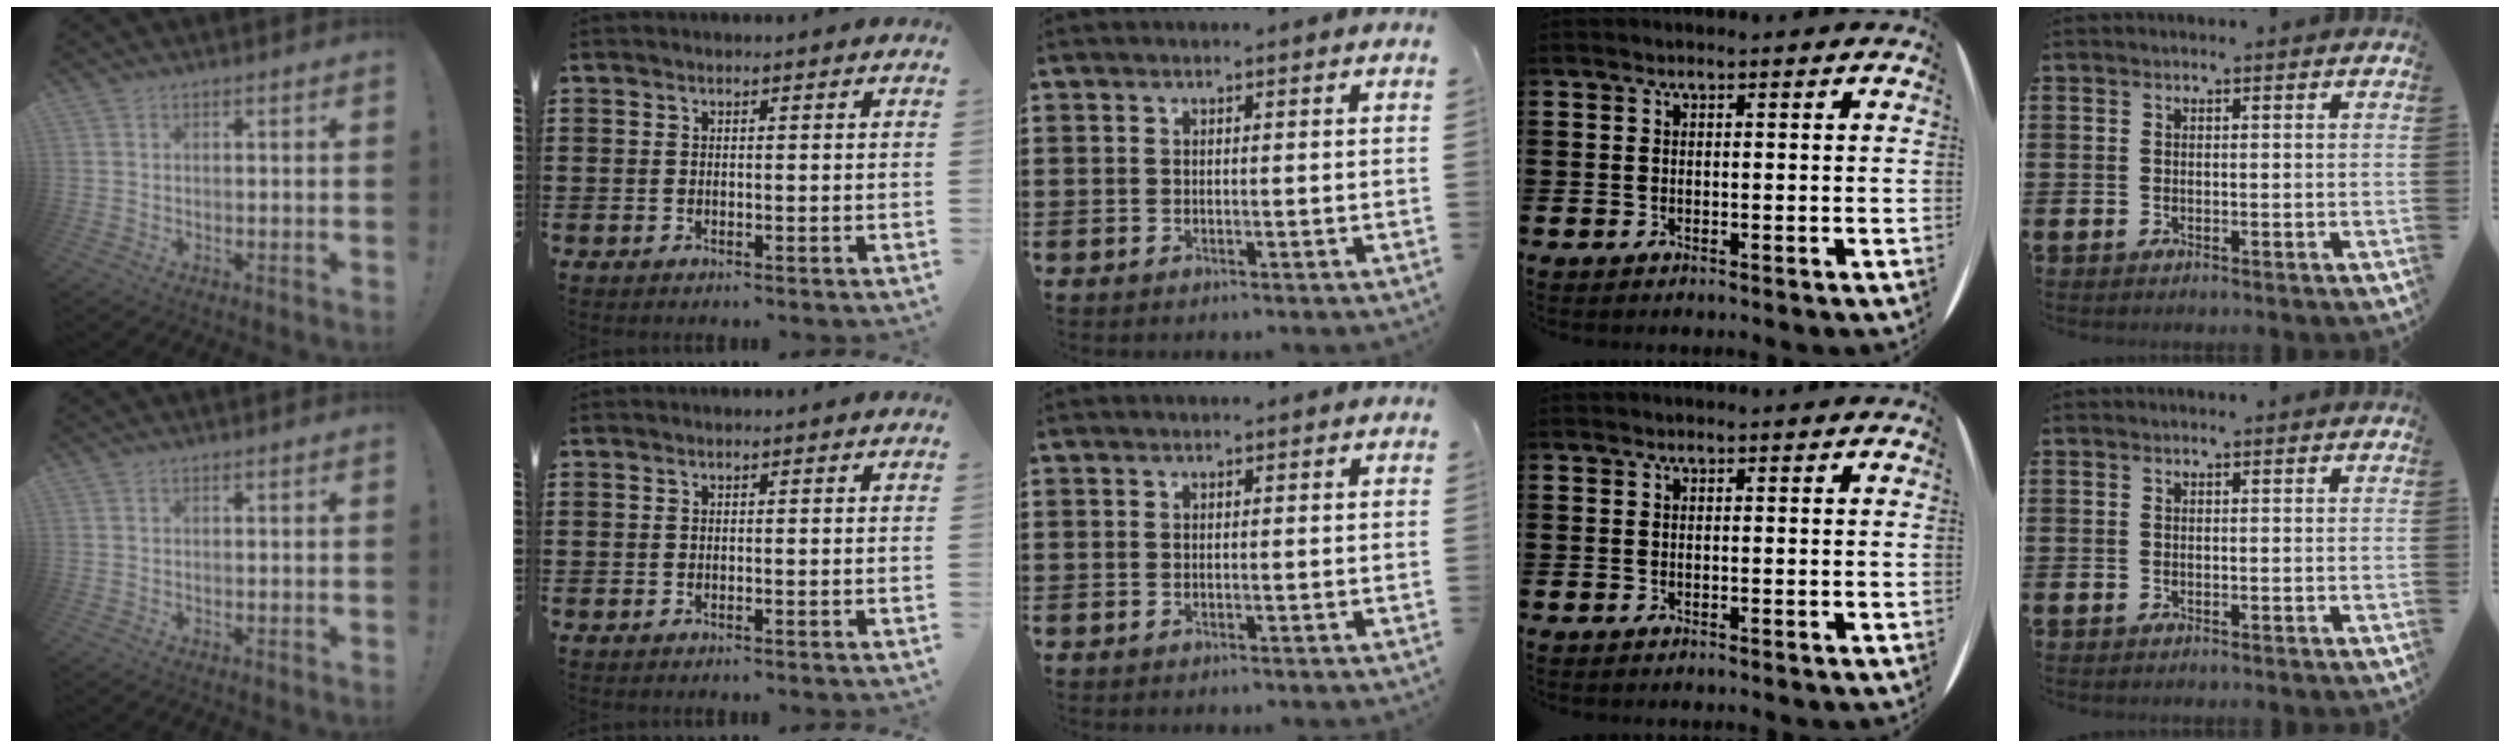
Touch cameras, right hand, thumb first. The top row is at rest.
{}